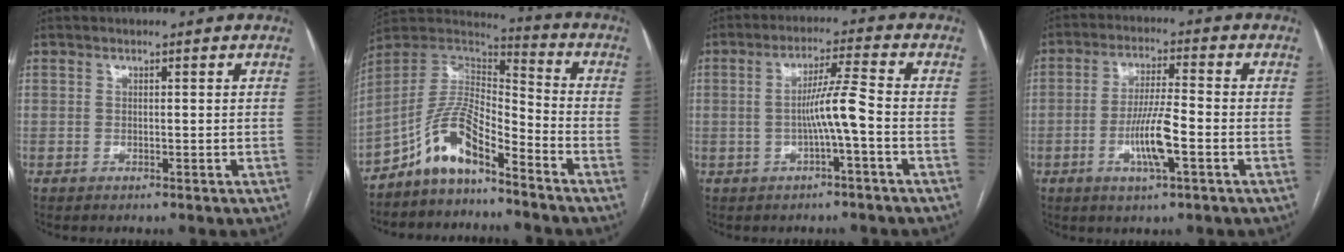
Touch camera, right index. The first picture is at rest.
{"total": 10.3, "force": [-7.2, 3.0, 6.7], "torque": [-0.140, 0.029, -0.138]}
{"total": 5.9, "force": [-1.3, -0.5, 5.8], "torque": [-0.105, 0.011, -0.023]}
{"total": 7.9, "force": [-2.6, 0.7, 7.4], "torque": [-0.144, -0.003, -0.050]}